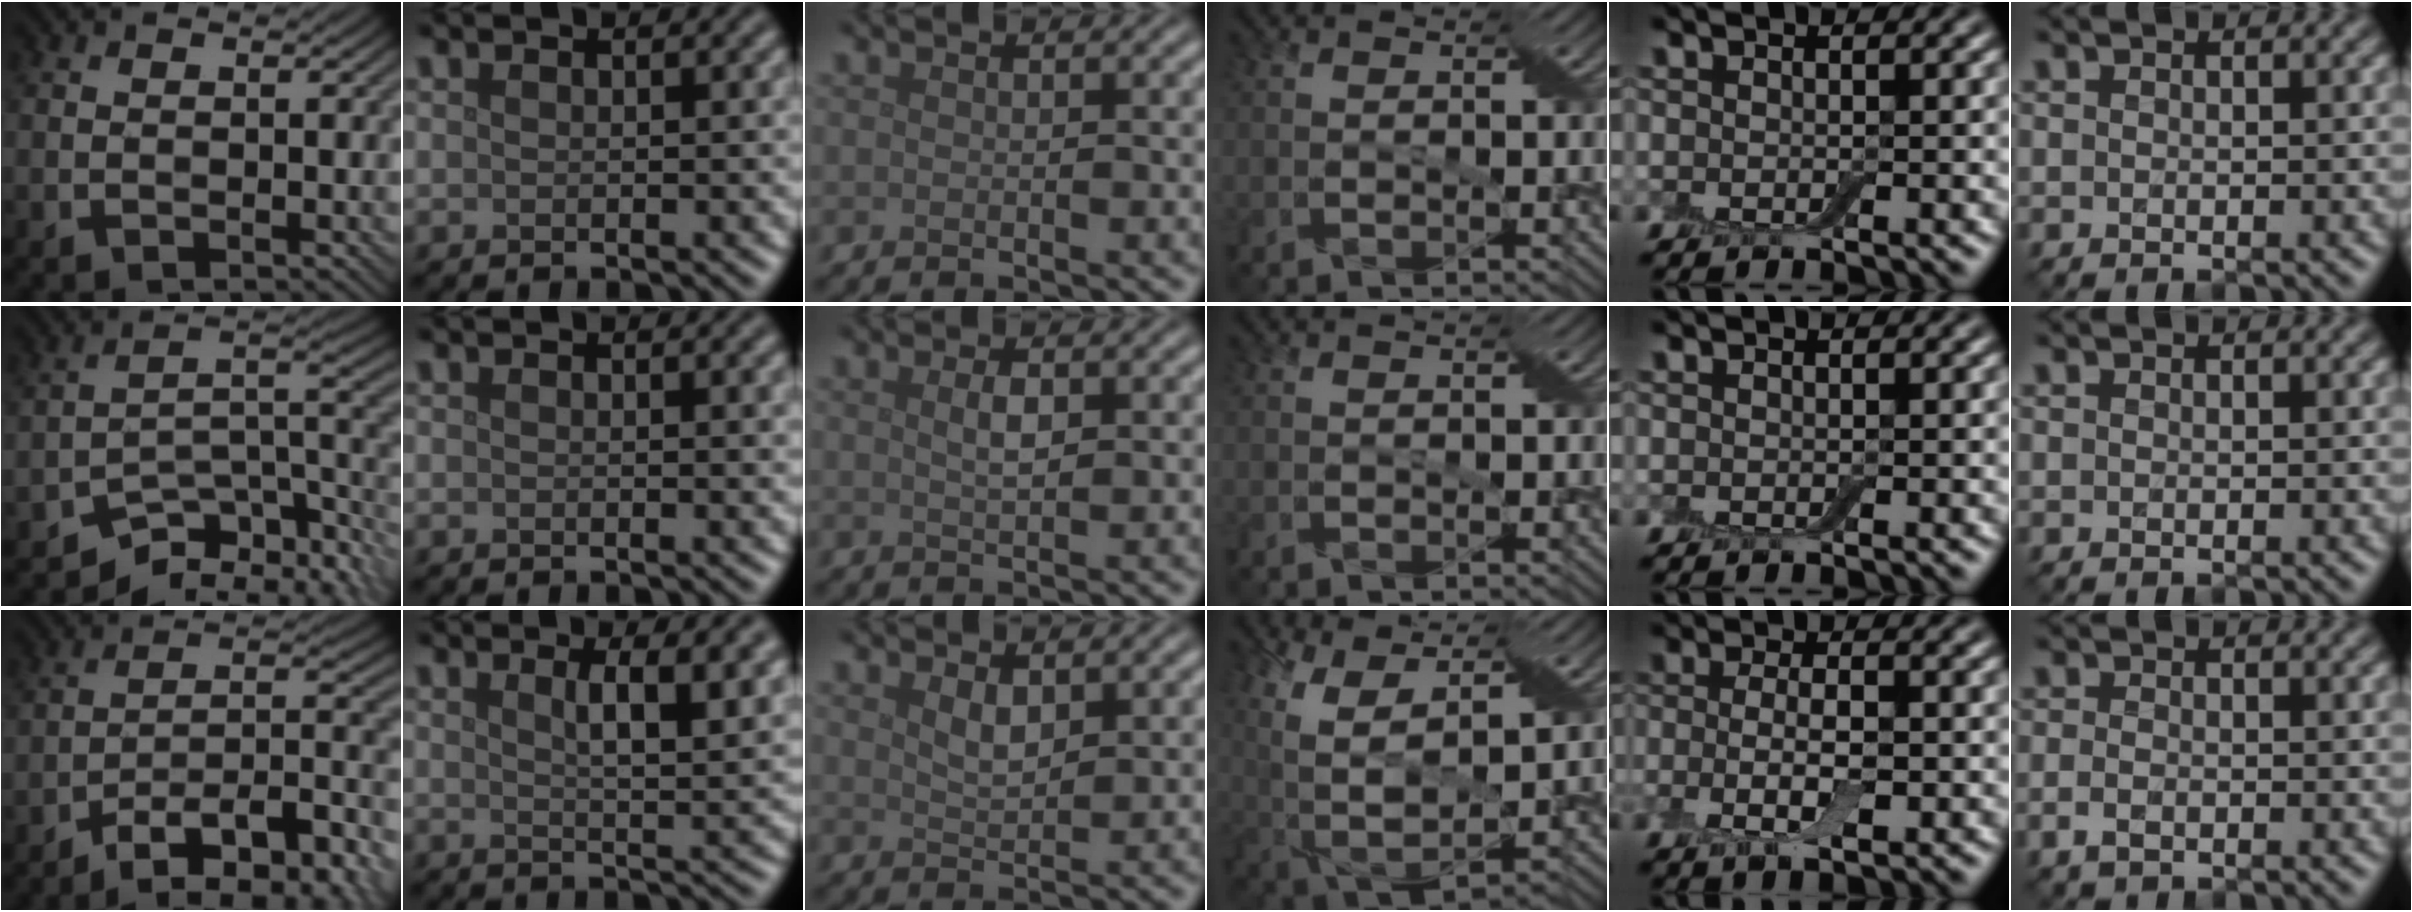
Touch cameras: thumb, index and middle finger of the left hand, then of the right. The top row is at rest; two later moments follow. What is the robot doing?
{"motion": "wrap", "object": "bandage"}